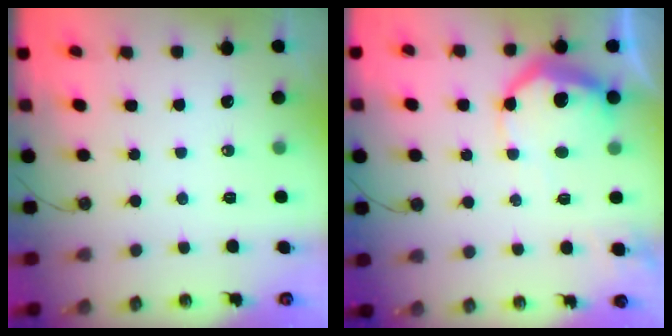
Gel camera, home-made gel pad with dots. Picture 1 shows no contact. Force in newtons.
{"total": 13.0, "press": 13.0, "slide": 0.8}